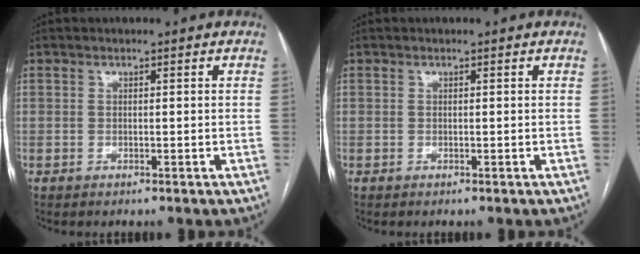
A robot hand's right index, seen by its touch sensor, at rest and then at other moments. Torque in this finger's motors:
{"motor_torque": [0.08, -0.03, -0.01, 0.00]}